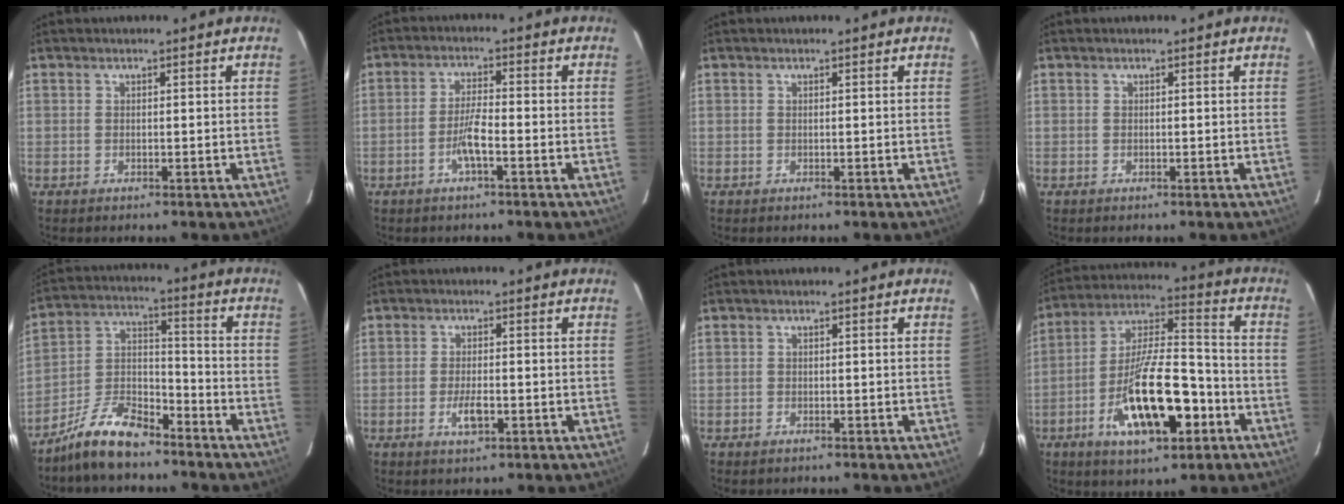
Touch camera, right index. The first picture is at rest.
{"total": 4.4, "force": [-2.2, 0.5, 3.8], "torque": [-0.081, 0.001, -0.040]}
{"total": 0.0}
{"total": 0.0}
{"total": 11.9, "force": [-8.8, 4.6, 6.5], "torque": [-0.145, 0.022, -0.169]}
{"total": 3.9, "force": [-1.5, 1.4, 3.3], "torque": [-0.069, -0.004, -0.027]}
{"total": 1.0, "force": [-0.7, 0.7, 0.1], "torque": [-0.004, 0.002, -0.012]}
{"total": 18.9, "force": [-7.5, 6.9, 15.9], "torque": [-0.296, 0.001, -0.121]}